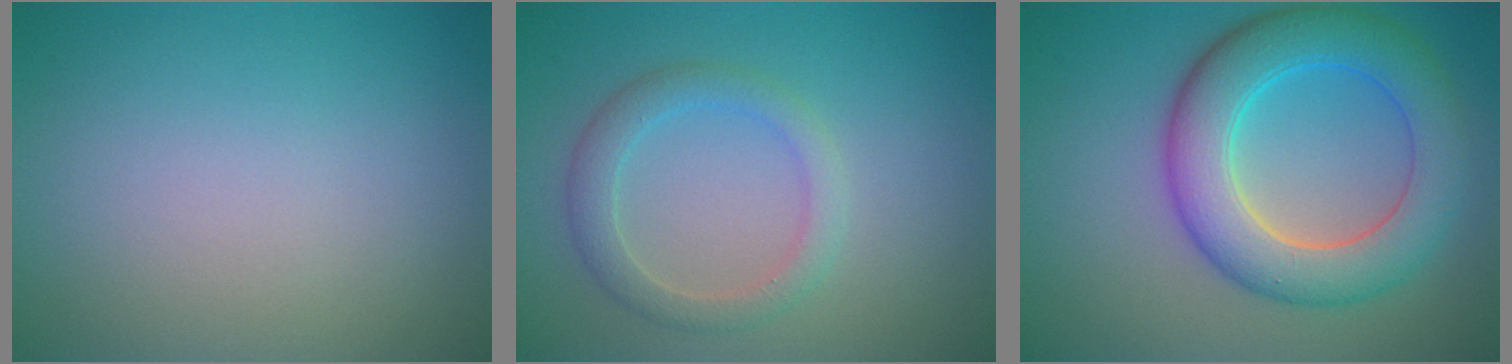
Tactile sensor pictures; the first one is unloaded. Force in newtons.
{"total": 2.8, "press": 2.8, "slide": 0.1}
{"total": 7.7, "press": 7.7, "slide": 0.0}